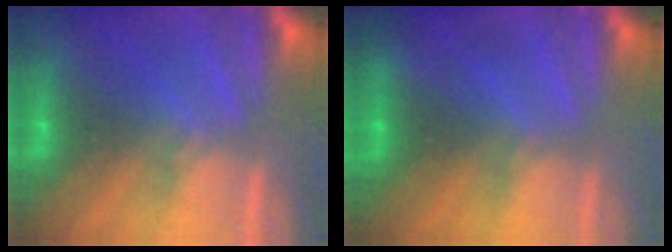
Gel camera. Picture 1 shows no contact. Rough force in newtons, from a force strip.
{"total": 1.9}